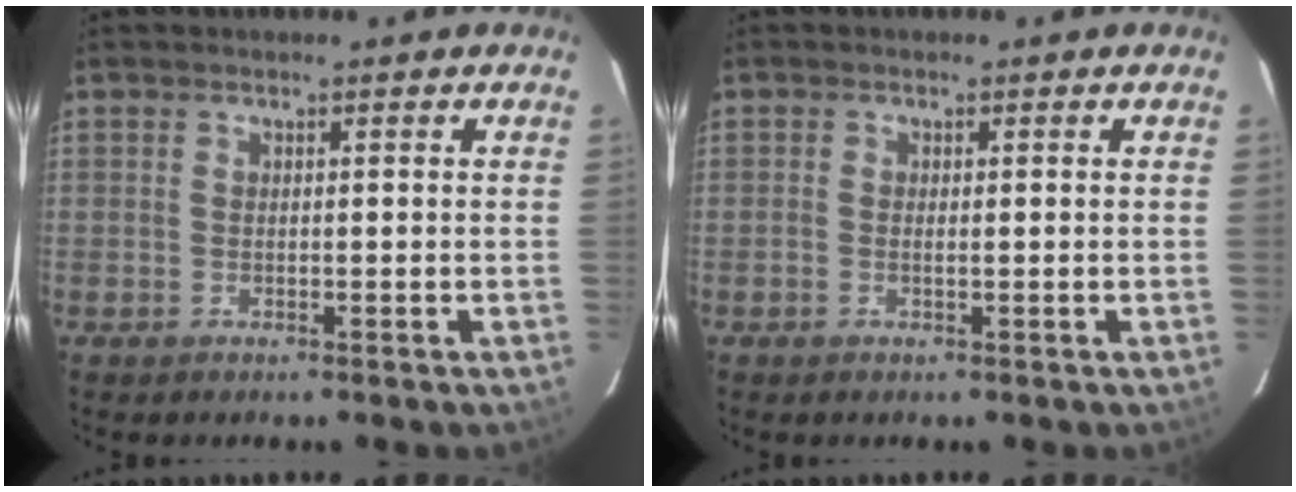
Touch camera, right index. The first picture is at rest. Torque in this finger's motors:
{"motor_torque": [-0.10, 0.10, -0.02, 0.00]}